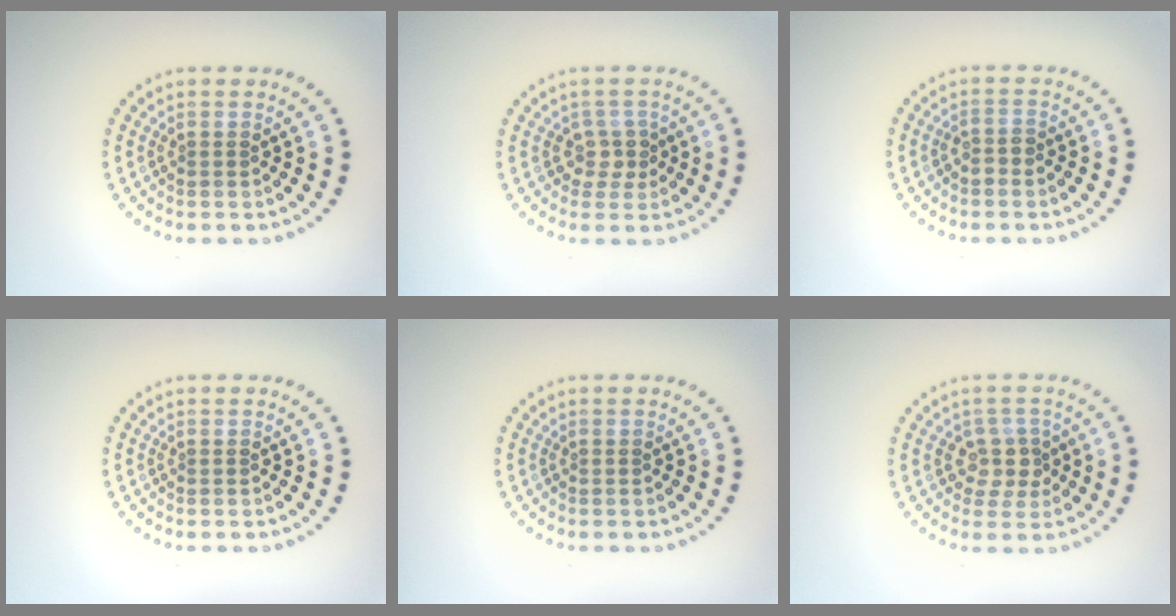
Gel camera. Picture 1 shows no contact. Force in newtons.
{"total": 2.0, "press": 1.6, "slide": 1.2}
{"total": 1.1, "press": 1.0, "slide": 0.4}
{"total": 0.0}
{"total": 0.0}
{"total": 2.5, "press": 2.1, "slide": 1.4}